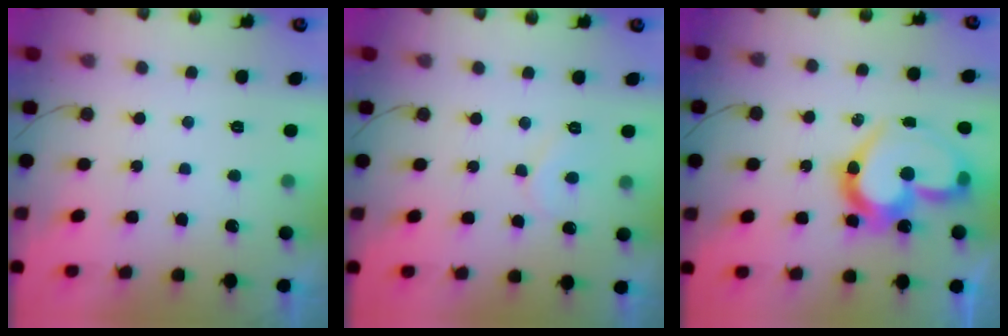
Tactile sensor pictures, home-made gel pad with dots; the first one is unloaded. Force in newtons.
{"total": 6.4, "press": 6.4, "slide": 0.5}
{"total": 19.6, "press": 19.6, "slide": 1.2}